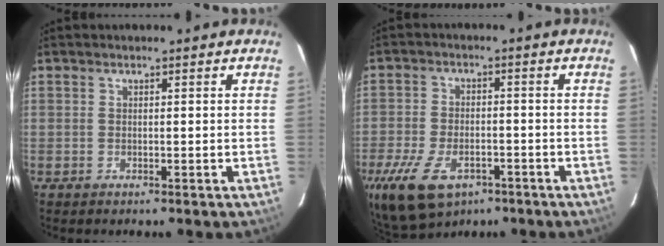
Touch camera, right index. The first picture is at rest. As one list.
[{"total": 14.8, "force": [-8.5, 8.1, 9.0], "torque": [-0.216, -0.031, -0.144]}]